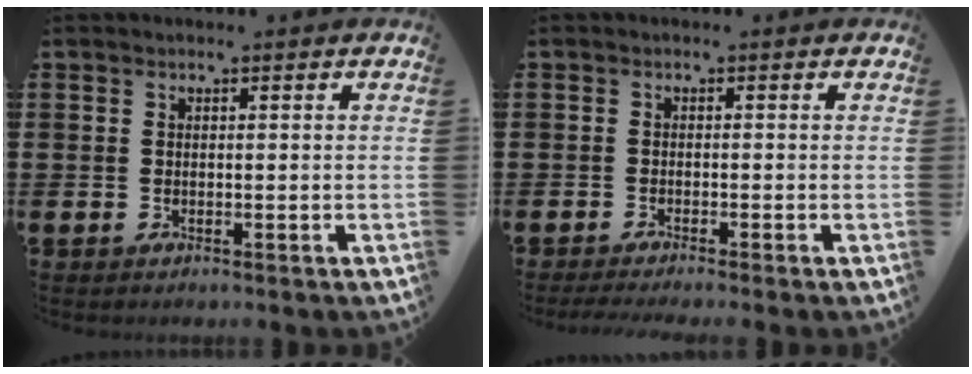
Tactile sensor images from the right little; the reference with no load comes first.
{"total": 1.0, "force": [-0.8, 0.0, 0.6], "torque": [-0.009, -0.002, -0.015]}